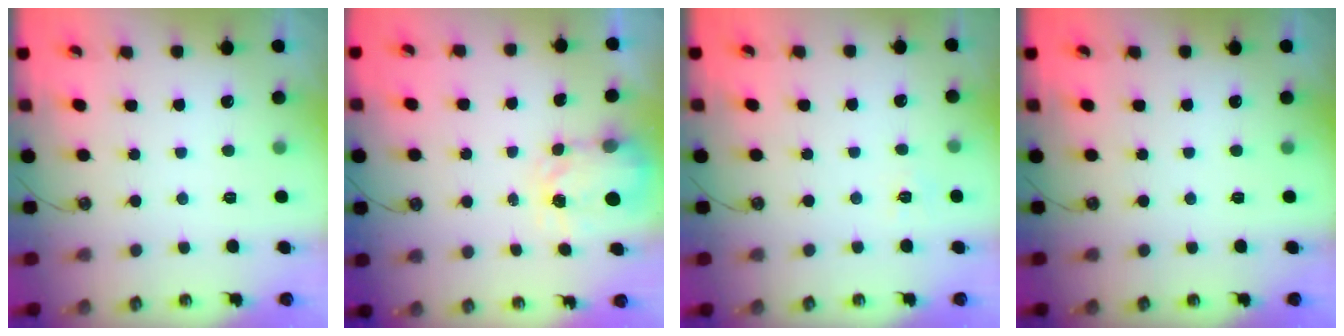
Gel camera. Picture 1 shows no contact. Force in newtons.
{"total": 3.9, "press": 3.8, "slide": 0.6}
{"total": 4.5, "press": 4.5, "slide": 0.6}
{"total": 0.0}